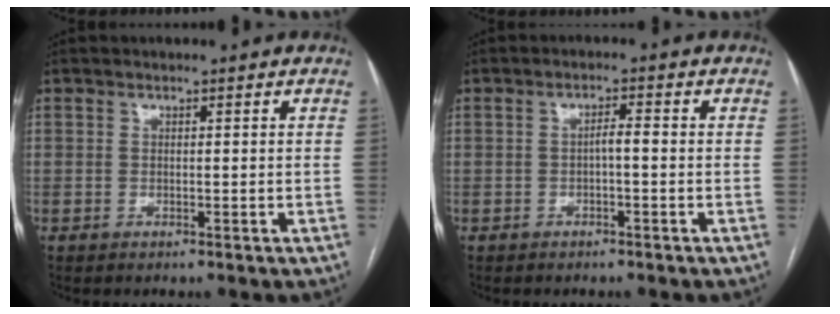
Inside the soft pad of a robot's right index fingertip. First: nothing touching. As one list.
[{"total": 2.0, "force": [-0.4, 0.3, 1.9], "torque": [-0.031, 0.005, -0.008]}]